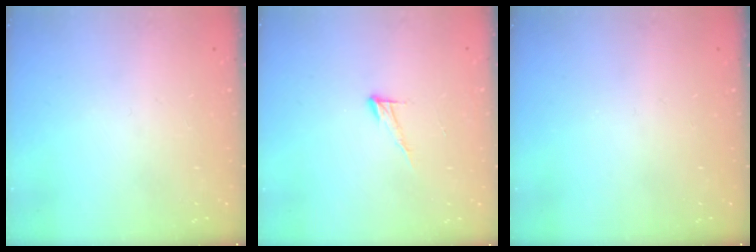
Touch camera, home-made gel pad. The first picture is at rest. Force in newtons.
{"total": 5.9, "press": 5.9, "slide": 0.3}
{"total": 0.0}